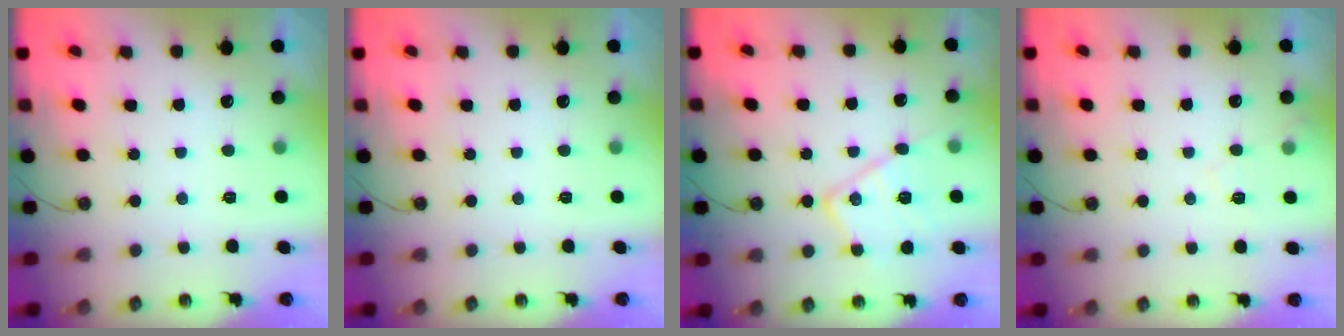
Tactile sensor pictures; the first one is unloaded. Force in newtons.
{"total": 0.0}
{"total": 13.9, "press": 13.9, "slide": 1.2}
{"total": 6.1, "press": 6.0, "slide": 0.8}